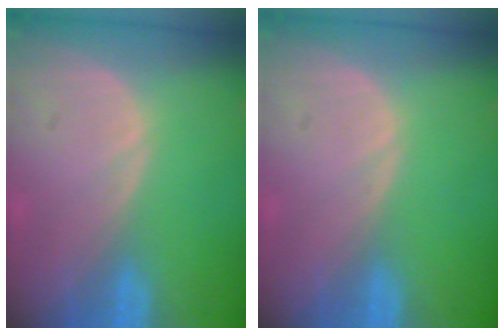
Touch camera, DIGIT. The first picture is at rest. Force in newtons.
{"total": 0.0}